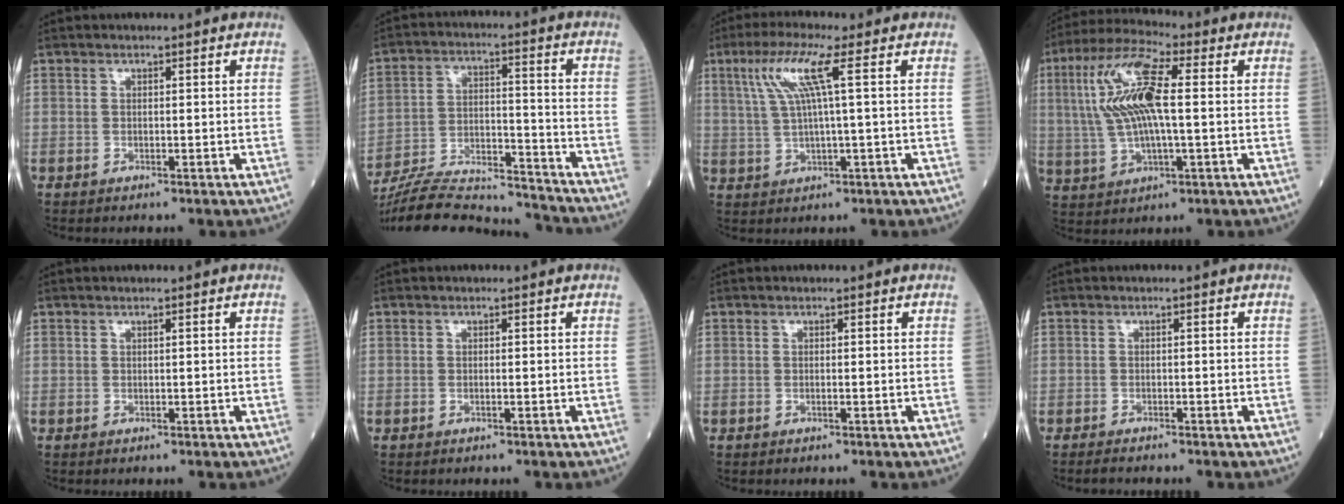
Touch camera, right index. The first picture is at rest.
{"total": 20.5, "force": [-19.5, 2.1, 5.9], "torque": [-0.139, -0.004, -0.308]}
{"total": 7.3, "force": [2.5, -0.5, 6.8], "torque": [-0.142, 0.014, 0.053]}
{"total": 13.0, "force": [1.9, 3.0, 12.5], "torque": [-0.270, 0.021, 0.035]}
{"total": 0.0}
{"total": 0.0}
{"total": 0.0}
{"total": 1.5, "force": [-1.4, 0.2, 0.5], "torque": [-0.016, -0.005, -0.020]}